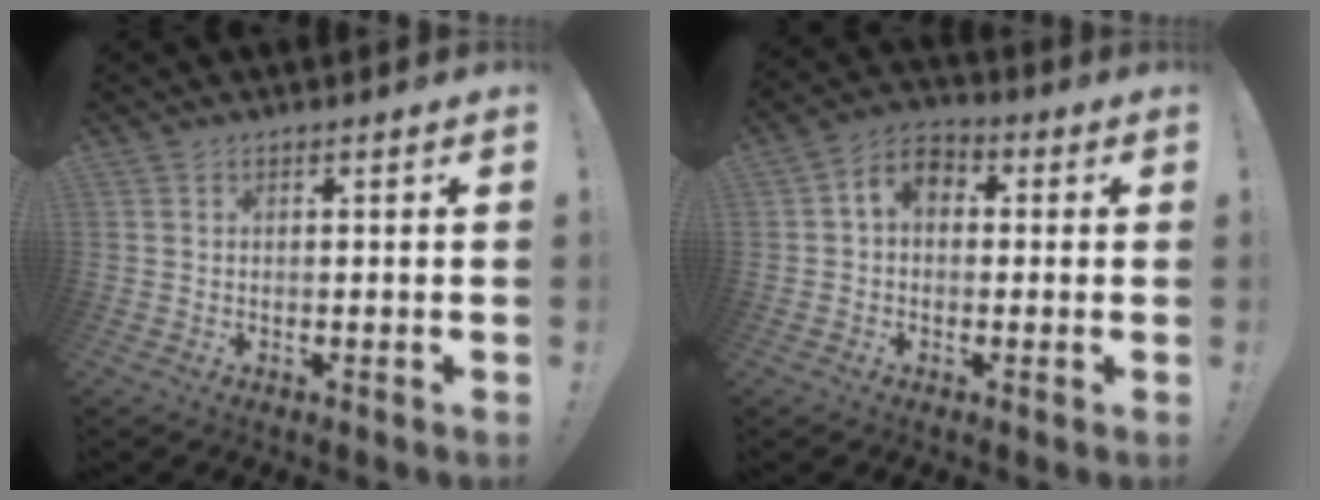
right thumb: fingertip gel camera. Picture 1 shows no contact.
{"total": 6.5, "force": [0.7, 5.0, 4.2], "torque": [-0.082, 0.009, 0.015]}